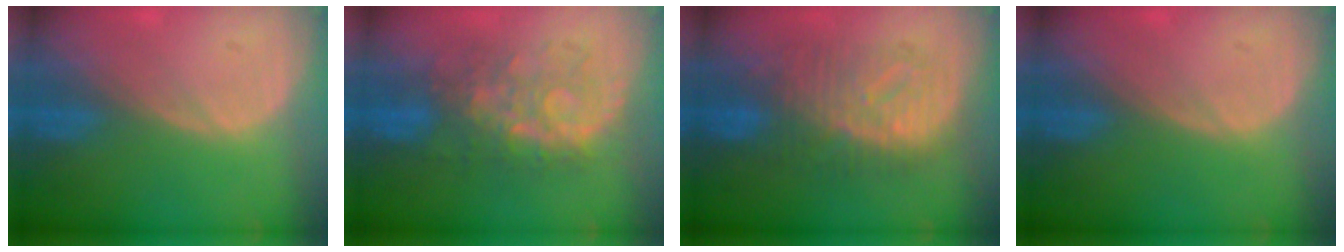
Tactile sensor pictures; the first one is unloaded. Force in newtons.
{"total": 8.3, "press": 8.3, "slide": 0.9}
{"total": 9.0, "press": 9.0, "slide": 0.3}
{"total": 0.0}